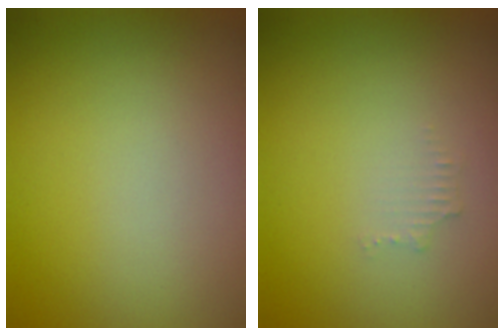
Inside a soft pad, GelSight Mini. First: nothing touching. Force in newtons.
{"total": 0.9, "press": 0.8, "slide": 0.1}